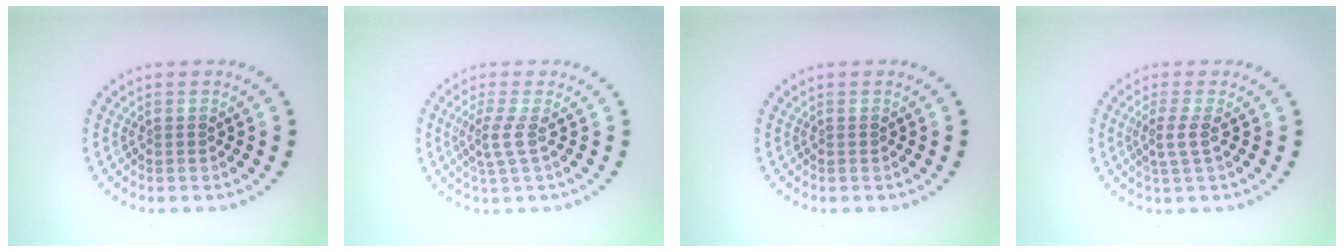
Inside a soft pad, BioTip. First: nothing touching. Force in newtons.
{"total": 2.1, "press": 1.4, "slide": 1.6}
{"total": 0.0}
{"total": 1.9, "press": 1.4, "slide": 1.2}